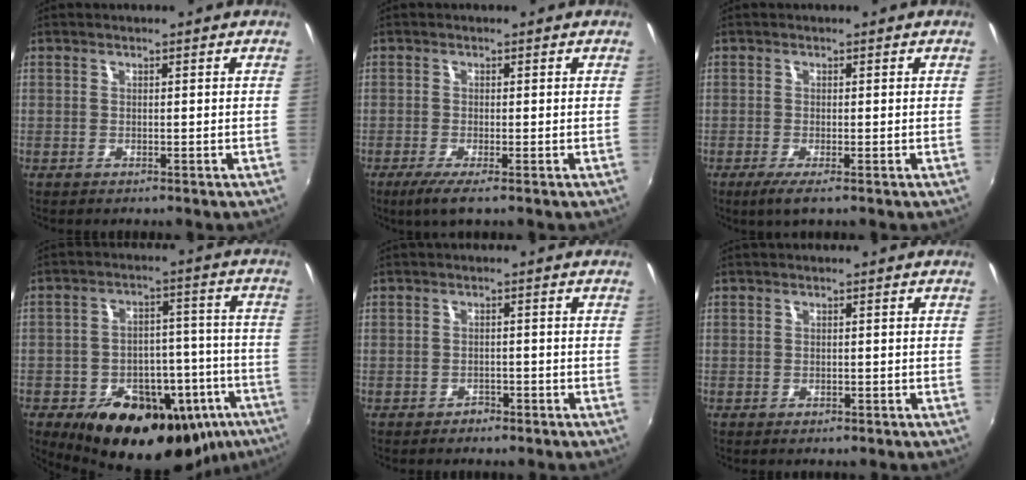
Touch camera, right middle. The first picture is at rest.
{"total": 3.2, "force": [-1.8, 0.0, 2.7], "torque": [-0.064, -0.014, -0.036]}
{"total": 2.4, "force": [-1.2, 0.0, 2.1], "torque": [-0.048, -0.012, -0.023]}
{"total": 26.2, "force": [-14.5, 15.6, 15.3], "torque": [-0.257, 0.012, -0.173]}
{"total": 1.9, "force": [-1.5, 1.0, 0.5], "torque": [-0.013, -0.001, -0.022]}
{"total": 0.7, "force": [-0.5, 0.4, 0.4], "torque": [-0.006, -0.003, -0.007]}